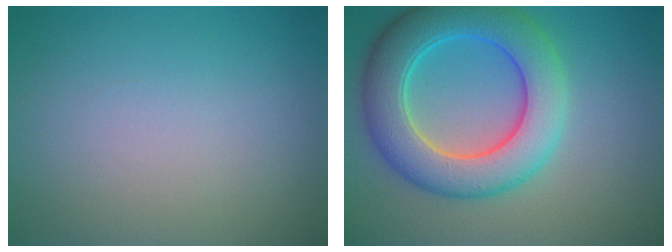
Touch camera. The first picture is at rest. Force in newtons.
{"total": 8.4, "press": 8.4, "slide": 0.2}